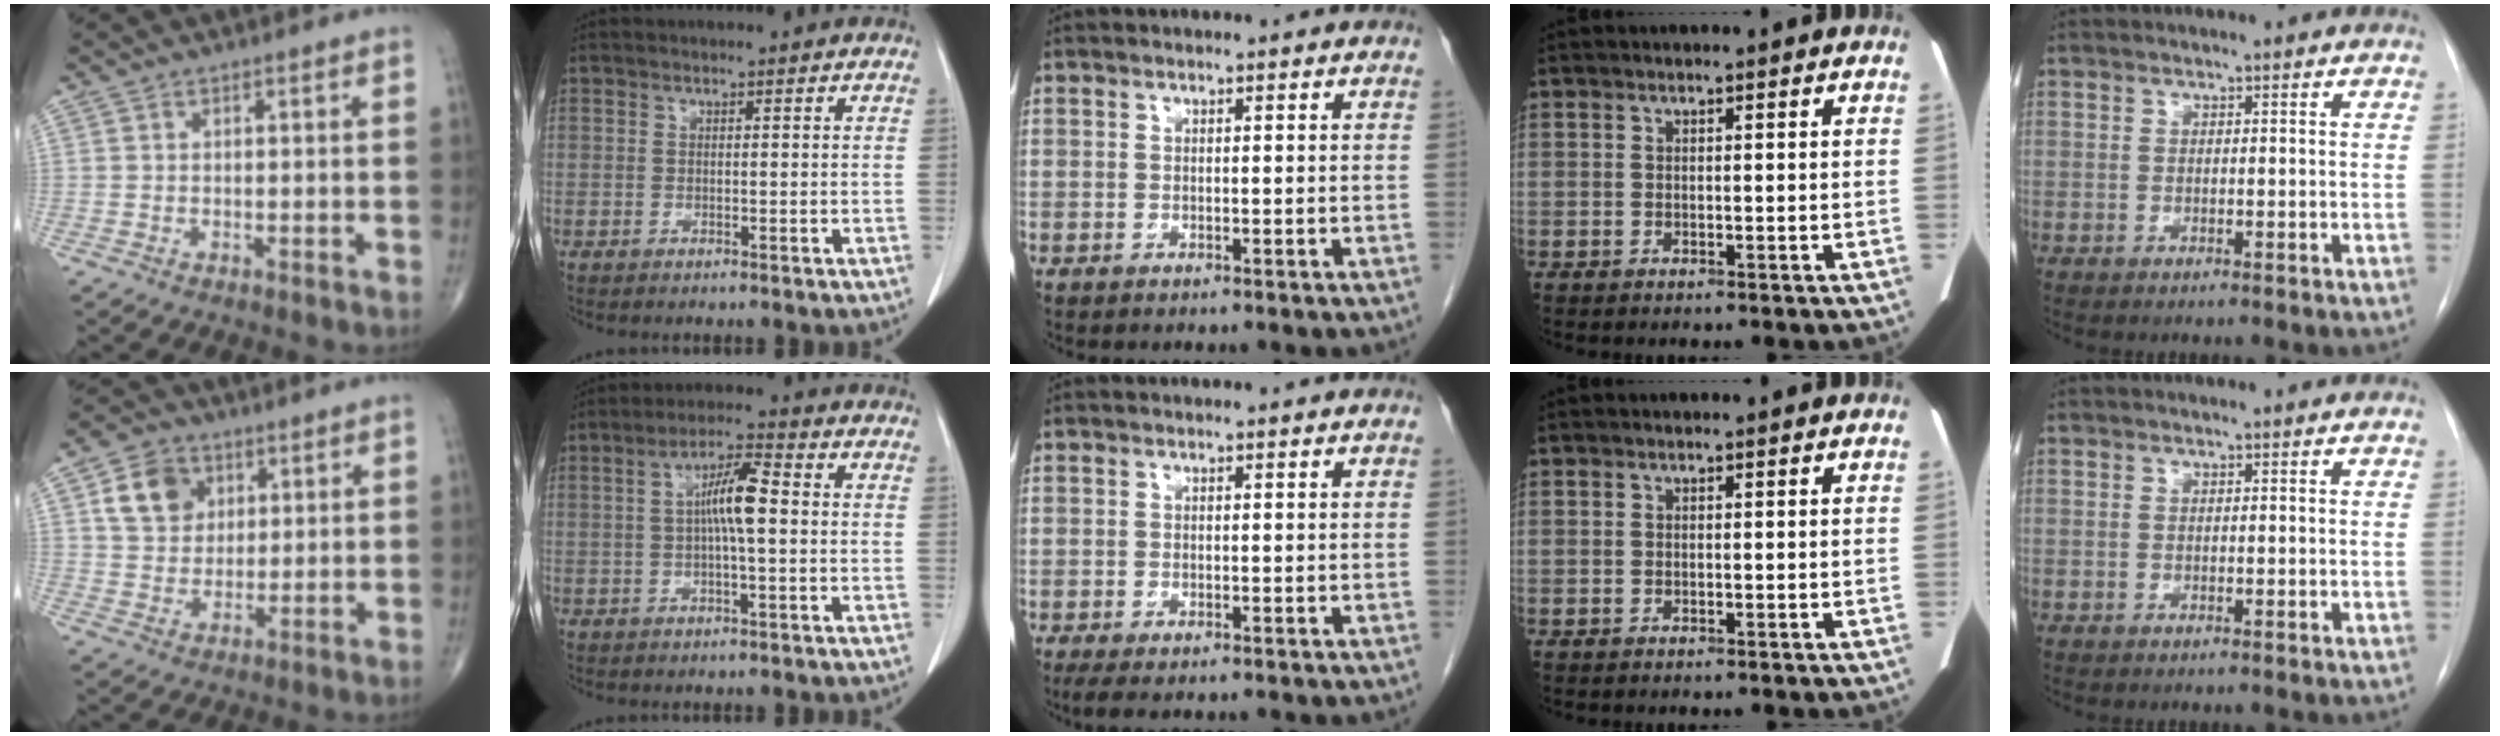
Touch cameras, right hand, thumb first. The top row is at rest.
{"thumb": {"total": 8.9, "force": [3.3, 7.1, 4.1], "torque": [-0.044, -0.008, 0.060]}, "index": {"total": 6.5, "force": [0.3, 0.7, 6.5], "torque": [-0.122, 0.013, 0.002]}, "middle": {"total": 2.1, "force": [-1.4, 0.6, 1.4], "torque": [-0.027, -0.009, -0.020]}}